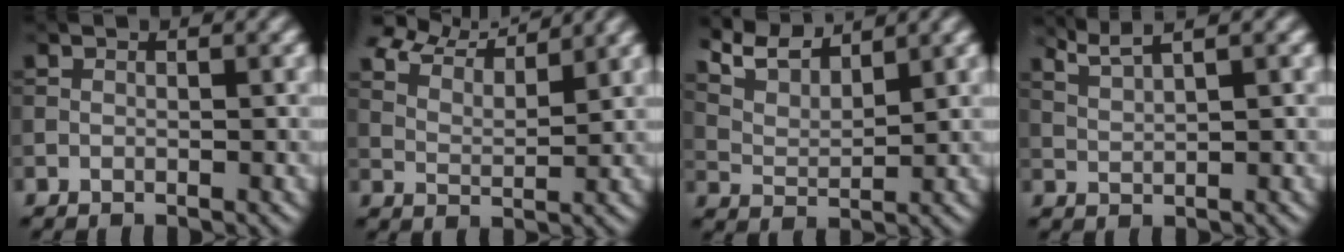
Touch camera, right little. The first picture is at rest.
{"total": 7.5, "force": [6.7, 1.5, 3.1], "torque": [-0.064, 0.009, 0.102]}
{"total": 4.9, "force": [4.3, 1.1, 2.0], "torque": [-0.048, 0.006, 0.080]}
{"total": 3.1, "force": [2.4, 0.5, 1.9], "torque": [-0.035, 0.009, 0.045]}